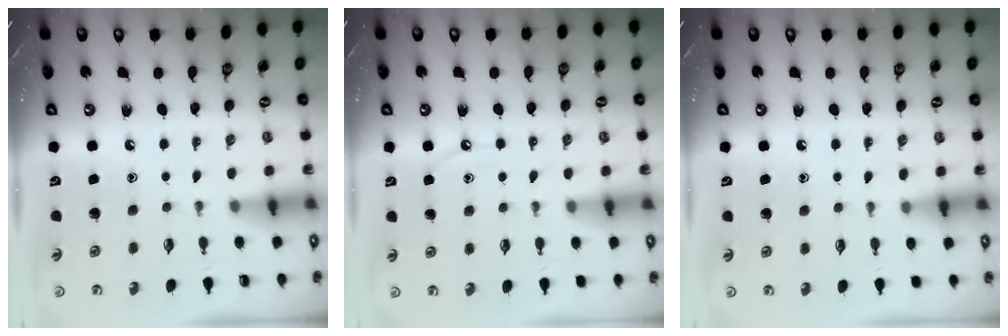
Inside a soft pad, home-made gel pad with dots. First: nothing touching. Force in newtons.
{"total": 4.6, "press": 4.5, "slide": 0.6}
{"total": 4.3, "press": 4.3, "slide": 0.5}